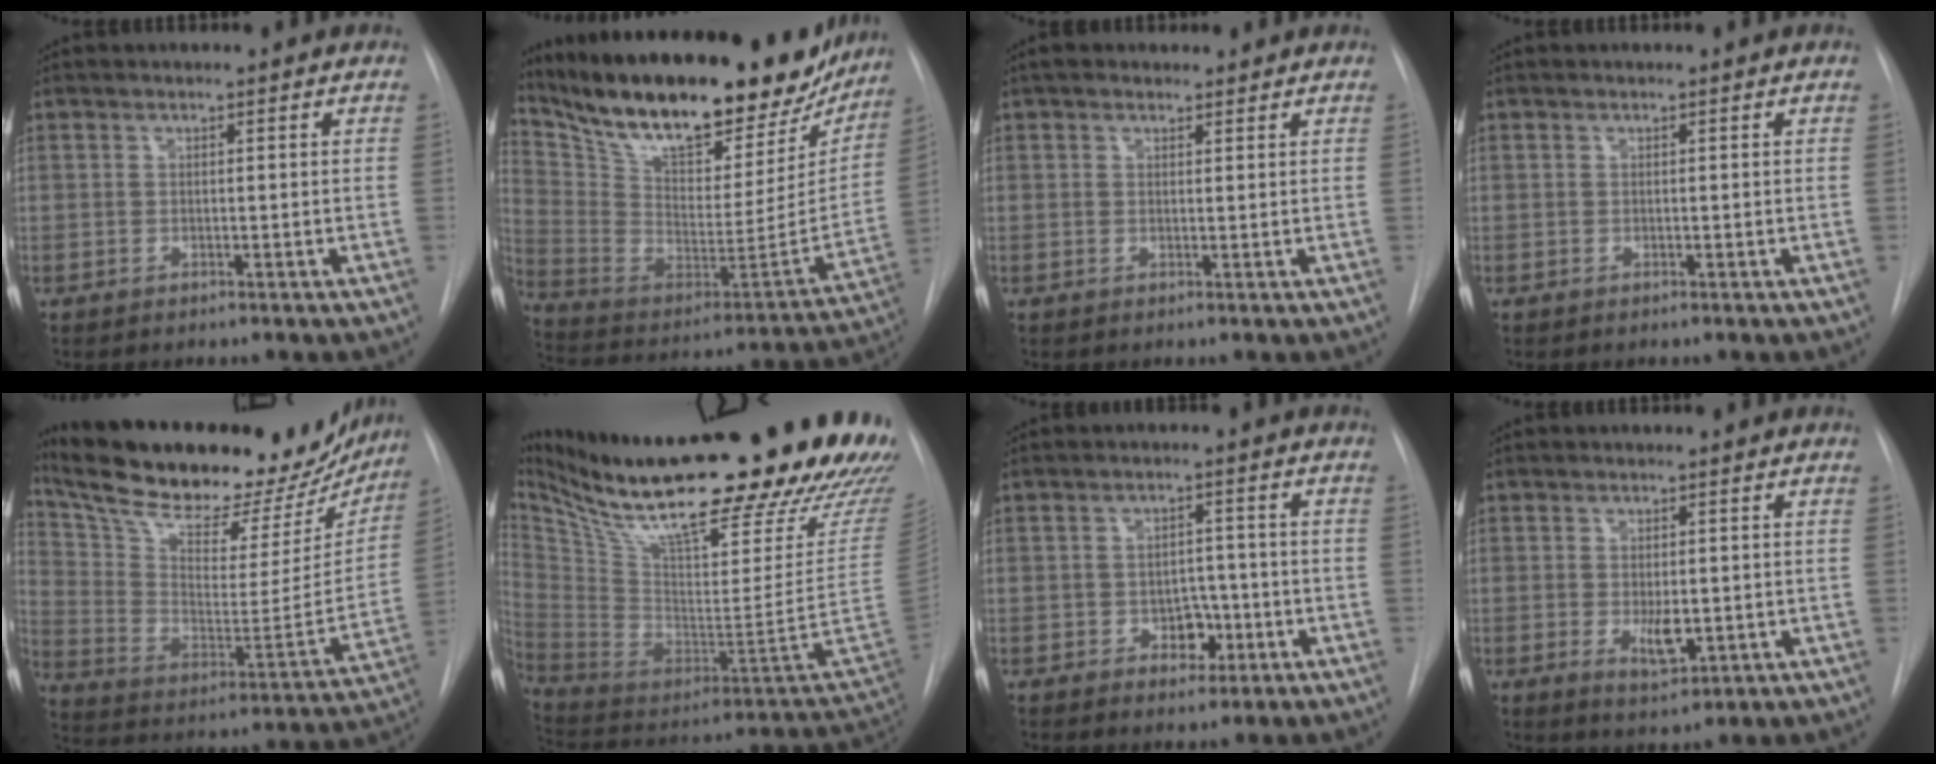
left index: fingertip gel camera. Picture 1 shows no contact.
{"total": 31.8, "force": [25.5, 10.0, 16.2], "torque": [-0.283, -0.025, 0.374]}
{"total": 3.4, "force": [2.8, 1.6, 1.2], "torque": [-0.017, 0.027, 0.043]}
{"total": 0.0}
{"total": 30.9, "force": [26.0, 9.5, 13.6], "torque": [-0.228, -0.021, 0.369]}
{"total": 39.5, "force": [28.9, 5.5, 26.4], "torque": [-0.359, -0.038, 0.423]}
{"total": 4.3, "force": [-1.6, 3.0, 2.6], "torque": [-0.027, 0.007, -0.018]}
{"total": 4.2, "force": [-0.6, 1.9, 3.7], "torque": [-0.063, -0.008, -0.001]}